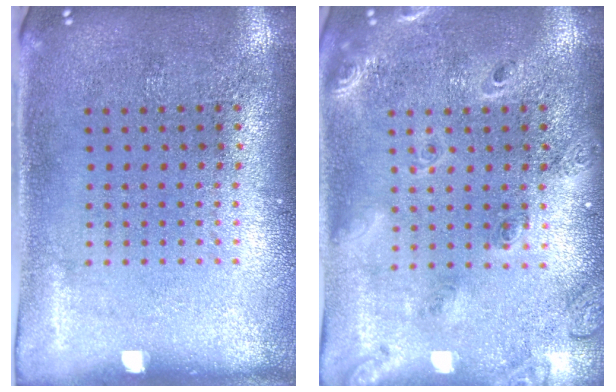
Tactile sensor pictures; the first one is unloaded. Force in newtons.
{"total": 1.7, "press": 1.6, "slide": 0.6}